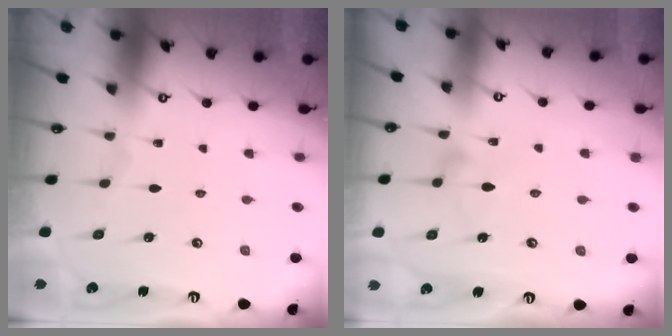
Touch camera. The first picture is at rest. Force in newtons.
{"total": 7.8, "press": 7.8, "slide": 0.5}